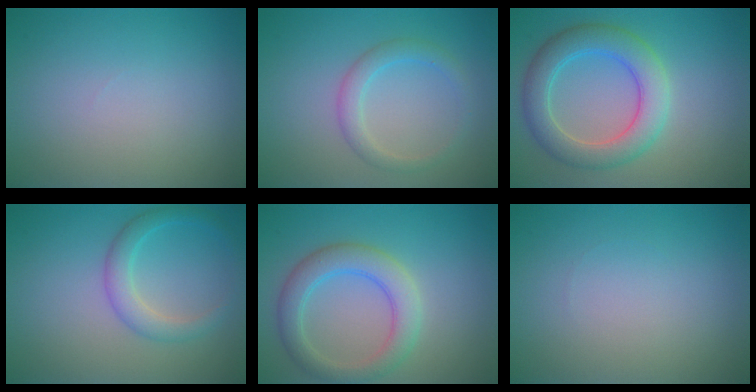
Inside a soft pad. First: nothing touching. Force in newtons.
{"total": 2.2, "press": 2.2, "slide": 0.1}
{"total": 5.4, "press": 5.3, "slide": 0.3}
{"total": 2.6, "press": 2.6, "slide": 0.1}
{"total": 4.3, "press": 4.3, "slide": 0.2}
{"total": 0.0}